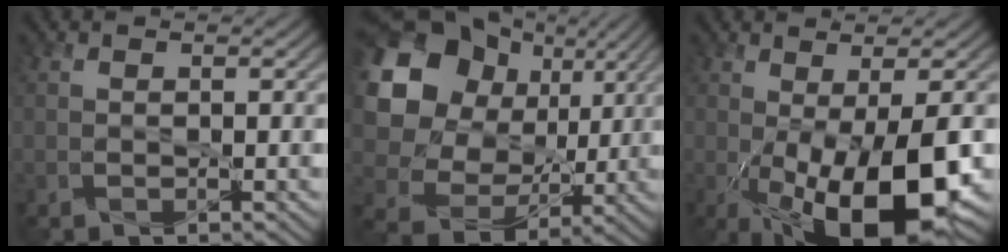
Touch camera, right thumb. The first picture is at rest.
{"total": 15.7, "force": [4.8, 12.5, 8.3], "torque": [-0.207, 0.016, 0.092]}
{"total": 13.5, "force": [-4.0, 5.0, 11.8], "torque": [-0.199, -0.026, -0.055]}